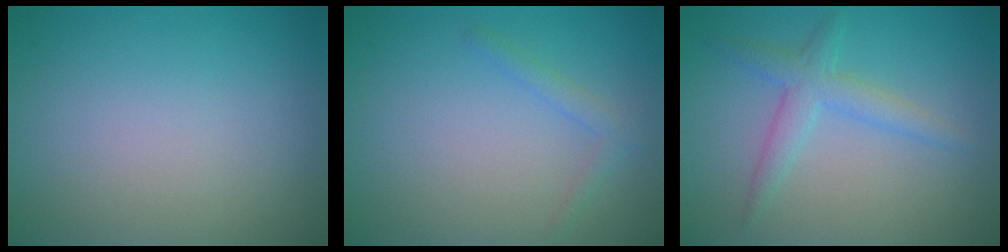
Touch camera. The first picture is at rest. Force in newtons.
{"total": 1.3, "press": 1.3, "slide": 0.1}
{"total": 2.8, "press": 2.8, "slide": 0.1}